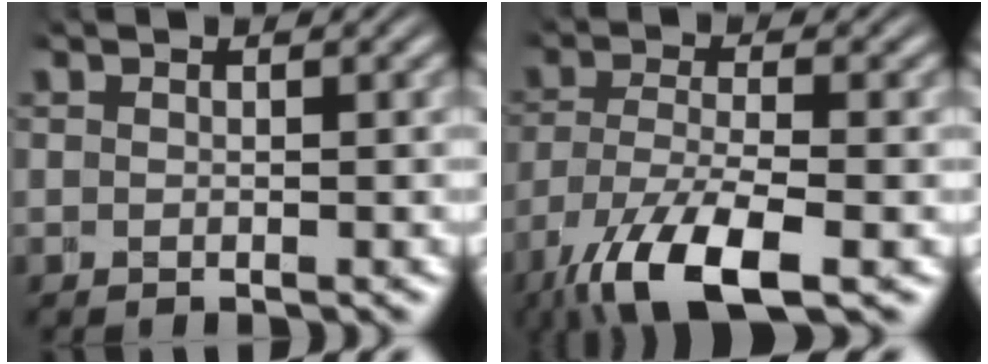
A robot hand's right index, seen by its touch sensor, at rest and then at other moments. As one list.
[{"total": 7.4, "force": [-3.2, 3.5, 5.6], "torque": [-0.131, -0.054, -0.023]}]